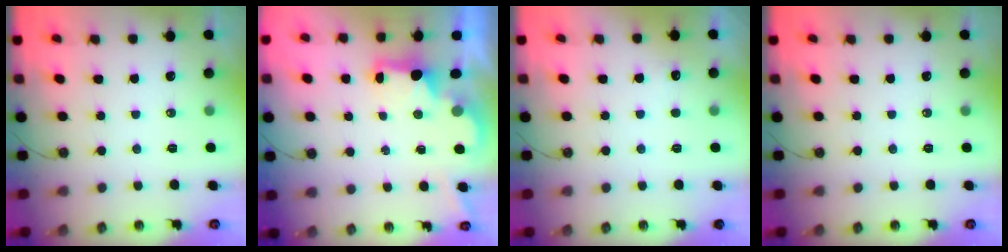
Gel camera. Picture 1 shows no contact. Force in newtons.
{"total": 2.2, "press": 2.1, "slide": 0.7}
{"total": 2.5, "press": 2.3, "slide": 1.0}
{"total": 0.0}